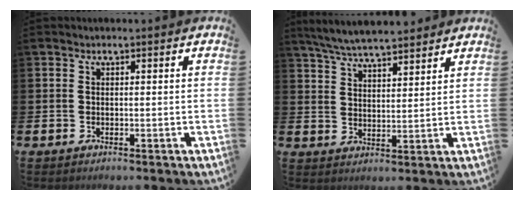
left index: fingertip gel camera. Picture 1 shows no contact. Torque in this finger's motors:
{"motor_torque": [1.04, -1.10, 0.85, 0.21]}